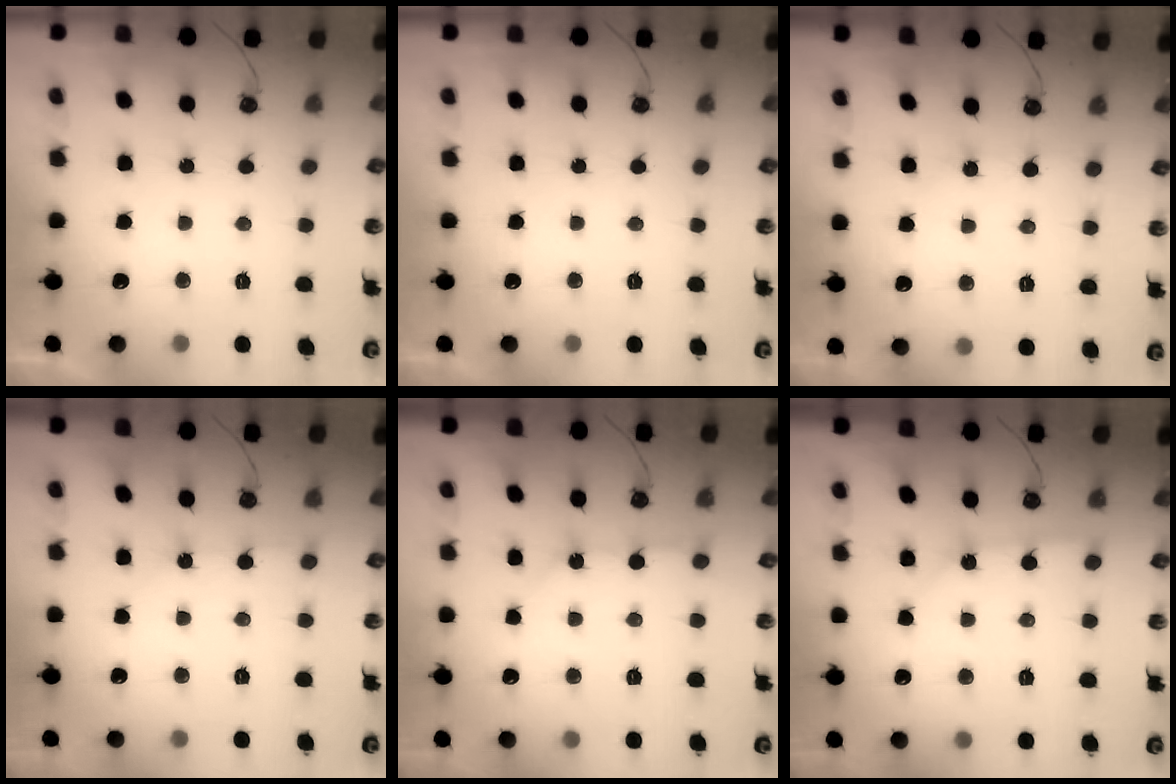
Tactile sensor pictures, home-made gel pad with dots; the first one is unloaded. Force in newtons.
{"total": 0.0}
{"total": 2.9, "press": 2.9, "slide": 0.5}
{"total": 3.2, "press": 3.2, "slide": 0.4}
{"total": 5.3, "press": 5.3, "slide": 0.4}
{"total": 1.8, "press": 1.8, "slide": 0.2}